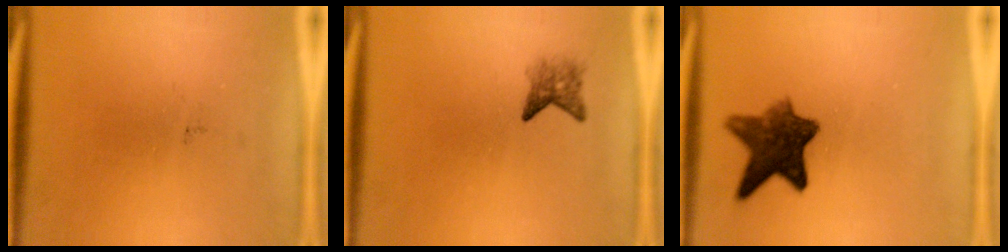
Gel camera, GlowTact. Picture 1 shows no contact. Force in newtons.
{"total": 2.2}
{"total": 8.8}